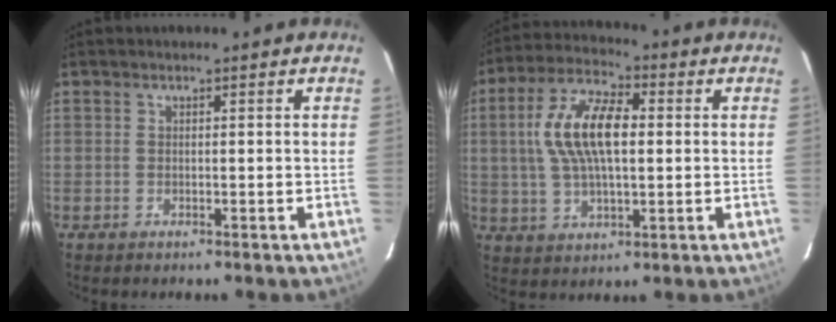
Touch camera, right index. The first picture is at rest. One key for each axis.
{"total": 13.4, "fx": 1.7, "fy": 5.9, "fz": 11.9, "tx": -0.234, "ty": 0.018, "tz": 0.030}